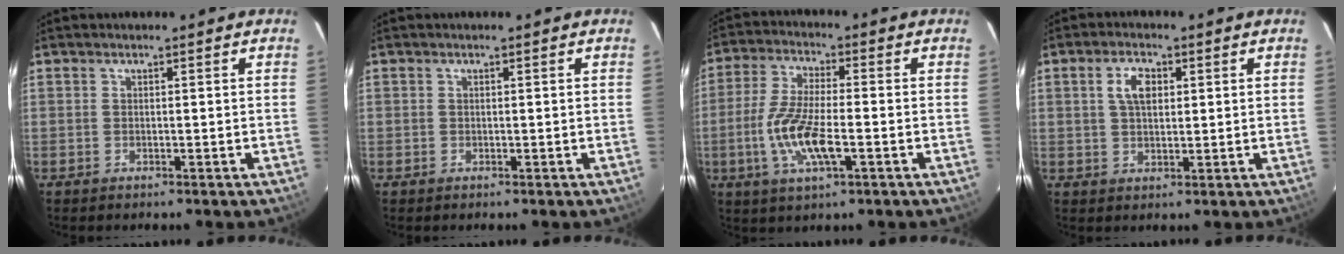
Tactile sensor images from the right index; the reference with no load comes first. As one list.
[{"total": 0.0}, {"total": 11.1, "force": [-3.2, 2.9, 10.2], "torque": [-0.214, -0.008, -0.063]}, {"total": 4.7, "force": [1.5, 2.7, 3.6], "torque": [-0.066, 0.011, 0.029]}]